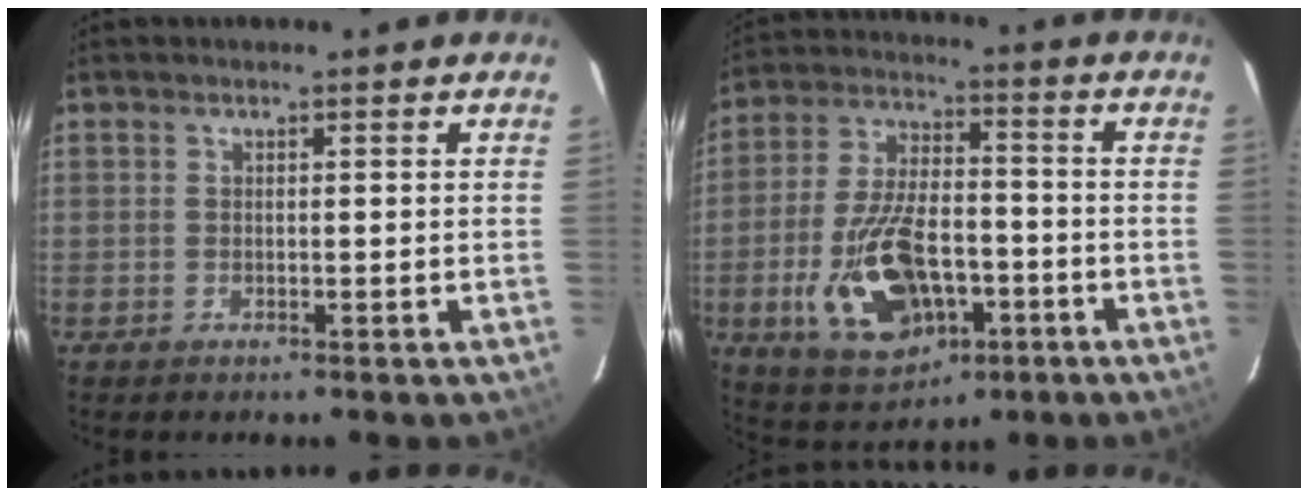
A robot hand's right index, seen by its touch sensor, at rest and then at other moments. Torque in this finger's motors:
{"motor_torque": [1.50, -0.64, 0.88, 0.16]}